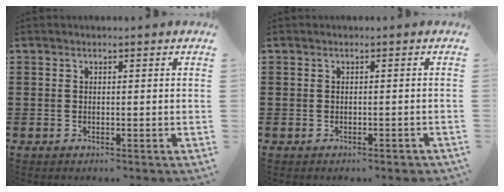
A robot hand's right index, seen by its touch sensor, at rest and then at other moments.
{"total": 0.6, "force": [-0.5, 0.1, 0.3], "torque": [-0.009, -0.005, -0.009]}